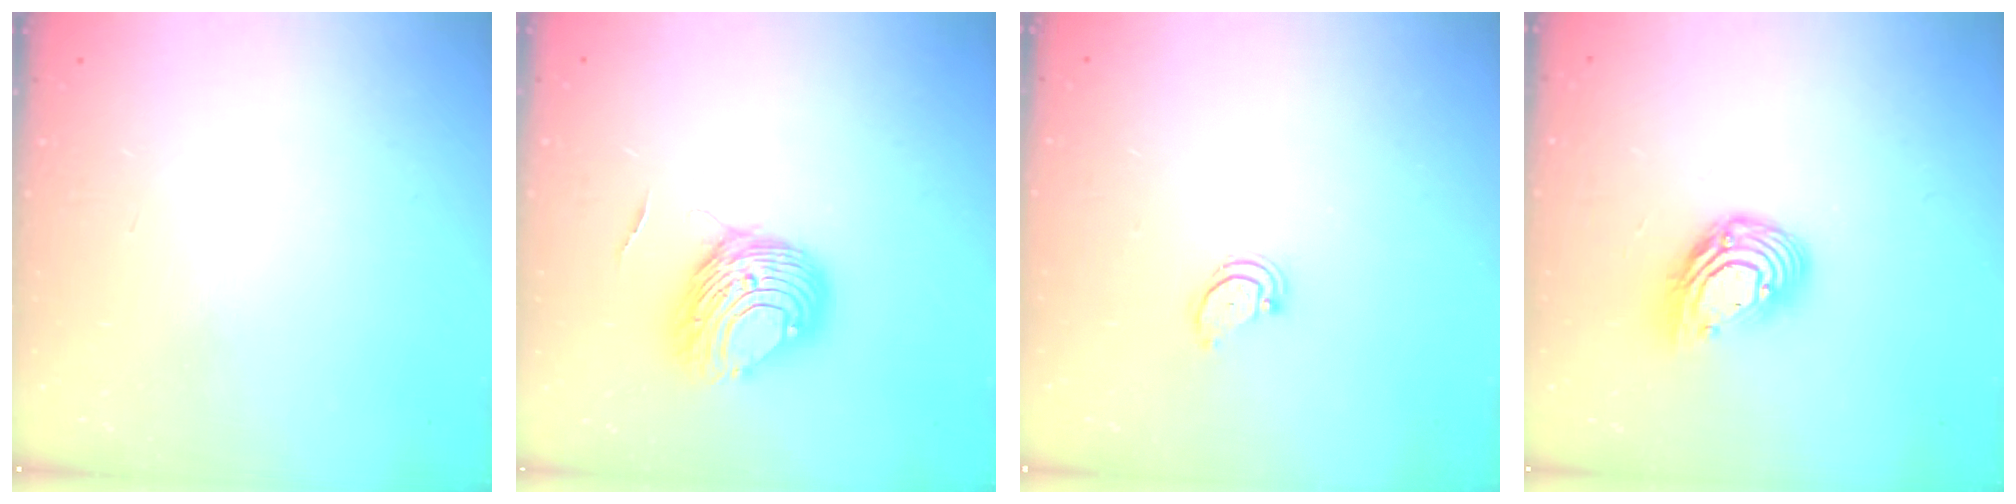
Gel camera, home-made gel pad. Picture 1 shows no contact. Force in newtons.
{"total": 9.2, "press": 9.2, "slide": 1.1}
{"total": 2.2, "press": 2.2, "slide": 0.3}
{"total": 11.6, "press": 11.5, "slide": 1.2}